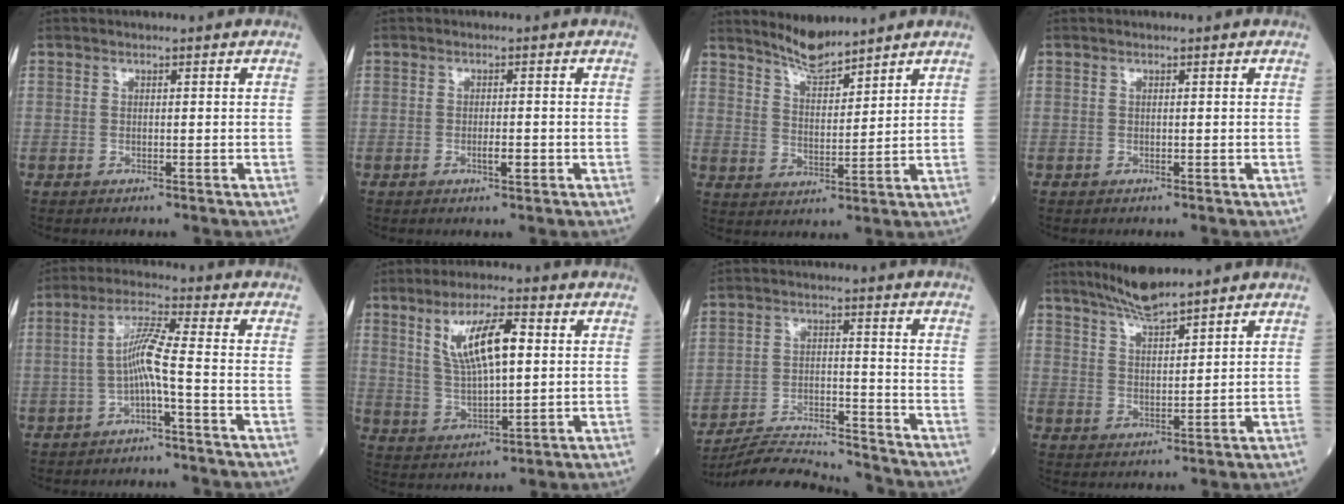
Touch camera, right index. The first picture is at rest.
{"total": 1.9, "force": [-0.7, 0.3, 1.7], "torque": [-0.030, -0.001, -0.011]}
{"total": 5.8, "force": [5.5, 0.5, 1.7], "torque": [-0.037, -0.007, 0.107]}
{"total": 0.0}
{"total": 5.6, "force": [-1.6, -0.4, 5.4], "torque": [-0.105, 0.017, -0.029]}
{"total": 10.1, "force": [3.1, 2.3, 9.3], "torque": [-0.176, 0.007, 0.063]}
{"total": 12.4, "force": [-12.3, -0.1, 1.7], "torque": [-0.033, 0.005, -0.202]}
{"total": 6.3, "force": [5.6, -0.1, 3.0], "torque": [-0.061, -0.002, 0.109]}